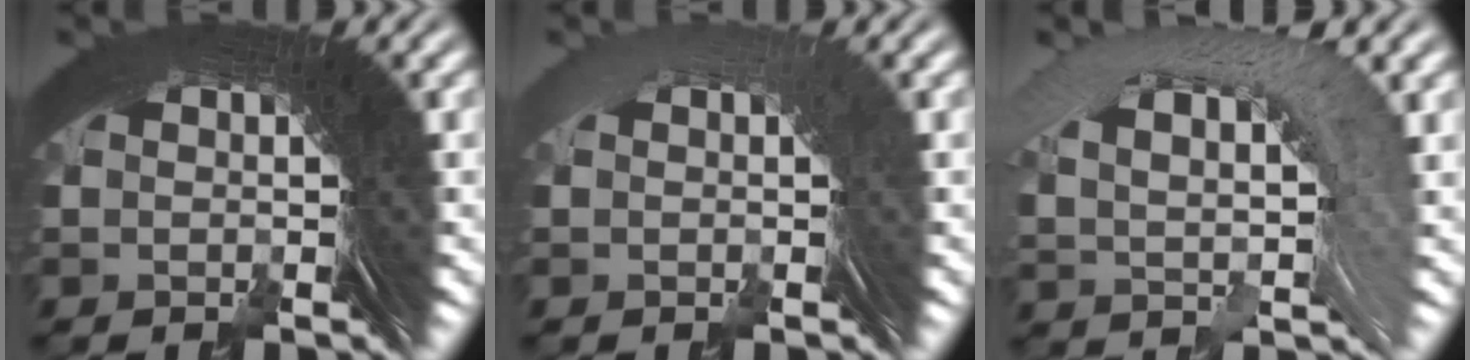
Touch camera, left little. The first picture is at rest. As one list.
[{"total": 0.6, "force": [-0.5, -0.3, 0.0], "torque": [0.004, 0.011, -0.009]}, {"total": 7.7, "force": [2.6, 3.7, 6.2], "torque": [-0.080, 0.037, 0.035]}]